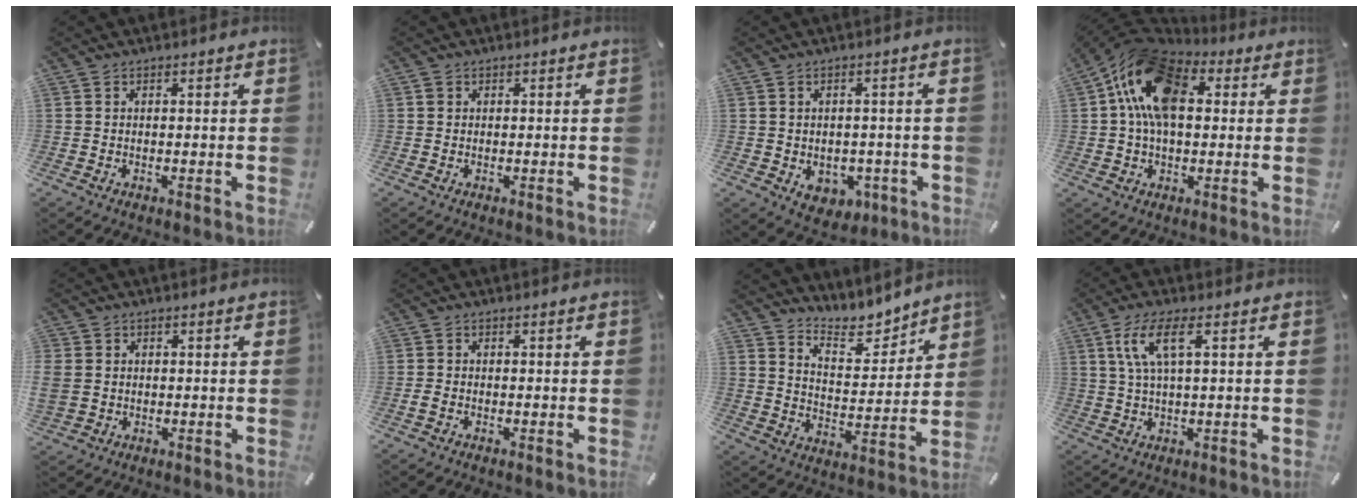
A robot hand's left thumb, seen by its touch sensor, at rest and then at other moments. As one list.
[{"total": 0.6, "force": [0.1, 0.6, 0.1], "torque": [-0.001, 0.004, 0.002]}, {"total": 5.3, "force": [-1.2, 4.5, 2.5], "torque": [-0.020, 0.004, -0.019]}, {"total": 17.1, "force": [4.1, 11.1, 12.4], "torque": [-0.235, 0.013, 0.073]}, {"total": 4.0, "force": [0.3, 3.6, 1.6], "torque": [-0.044, 0.003, 0.006]}, {"total": 1.1, "force": [-0.6, 0.6, 0.7], "torque": [-0.012, 0.001, -0.012]}, {"total": 8.6, "force": [7.7, 3.7, 0.4], "torque": [-0.014, -0.079, 0.140]}, {"total": 8.0, "force": [2.9, 2.2, 7.2], "torque": [-0.153, 0.001, 0.047]}]